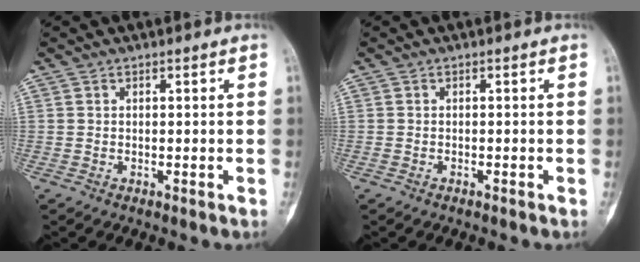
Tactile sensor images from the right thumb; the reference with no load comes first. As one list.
[{"total": 0.6, "force": [-0.5, 0.3, 0.2], "torque": [-0.005, 0.005, -0.009]}]